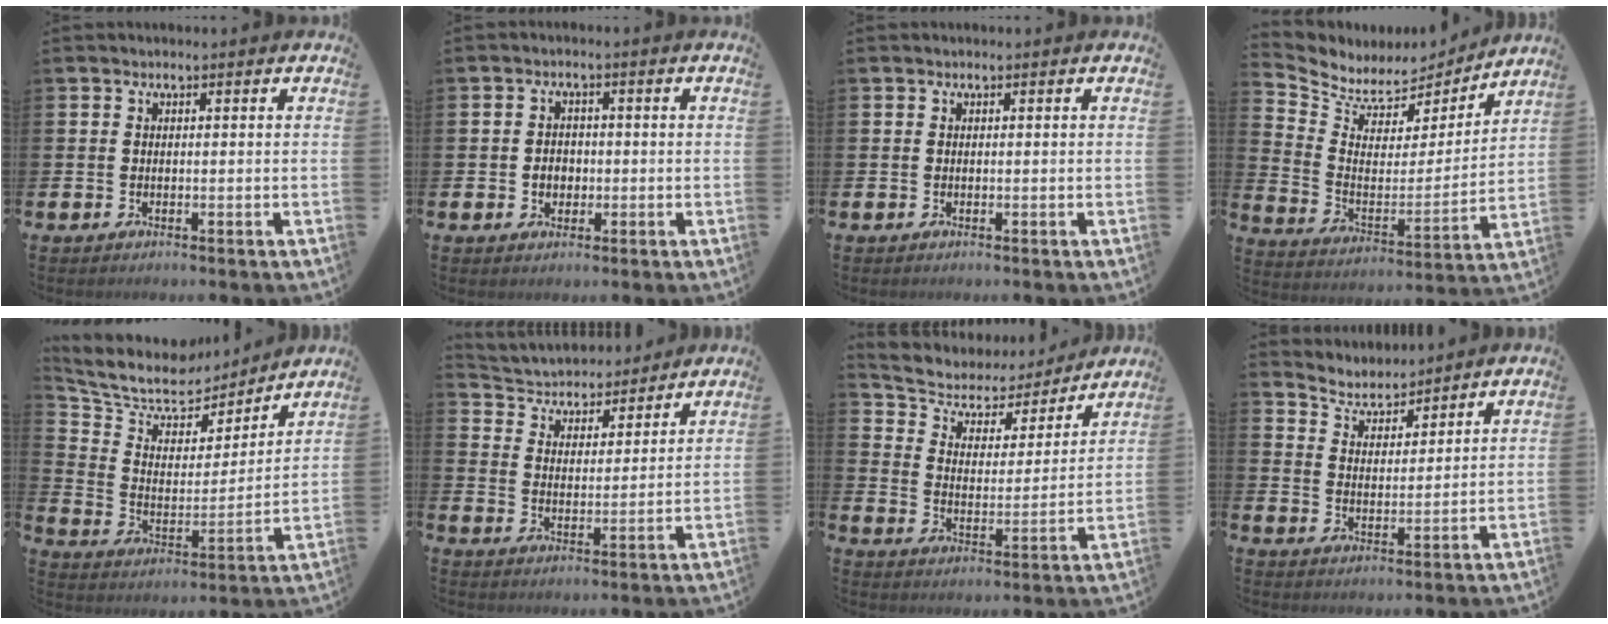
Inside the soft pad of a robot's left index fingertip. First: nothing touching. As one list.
[{"total": 2.4, "force": [-0.3, 2.0, 1.1], "torque": [-0.007, -0.001, -0.014]}, {"total": 0.0}, {"total": 6.5, "force": [6.0, 2.5, 0.3], "torque": [-0.052, -0.052, 0.103]}, {"total": 8.2, "force": [7.2, 3.7, 1.6], "torque": [-0.083, -0.050, 0.126]}, {"total": 4.3, "force": [3.9, 1.6, 0.1], "torque": [-0.034, -0.035, 0.062]}, {"total": 5.3, "force": [4.4, 2.9, 1.0], "torque": [-0.054, -0.031, 0.070]}, {"total": 4.7, "force": [4.5, 1.2, 0.3], "torque": [-0.030, -0.030, 0.078]}]